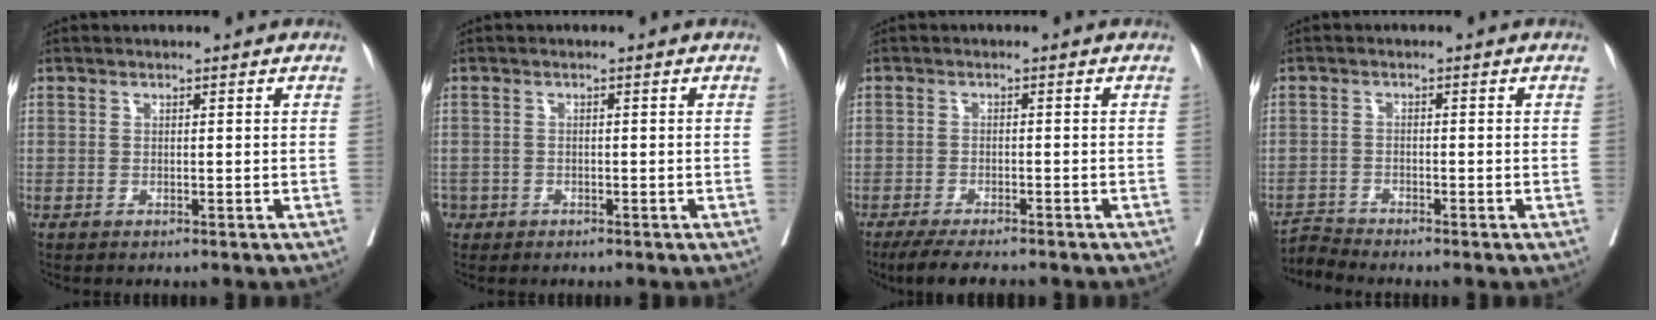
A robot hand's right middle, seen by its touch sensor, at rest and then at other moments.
{"total": 1.6, "force": [-1.0, 1.3, 0.1], "torque": [-0.006, 0.004, -0.018]}
{"total": 4.7, "force": [-4.3, 0.5, 2.0], "torque": [-0.032, -0.013, -0.071]}
{"total": 2.7, "force": [-2.3, -1.0, -0.8], "torque": [0.016, -0.017, -0.045]}